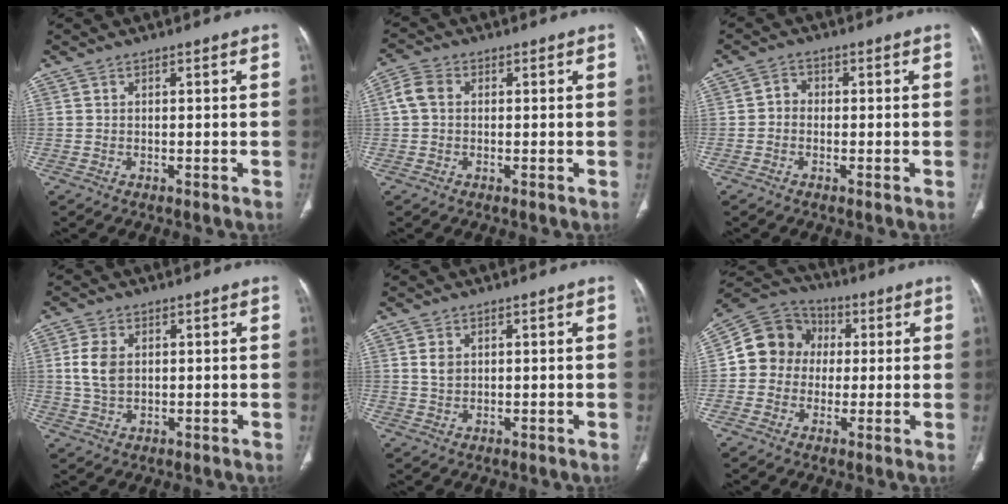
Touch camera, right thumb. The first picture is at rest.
{"total": 4.2, "force": [0.6, 3.2, 2.7], "torque": [-0.059, 0.014, 0.008]}
{"total": 2.3, "force": [-0.4, 1.9, 1.1], "torque": [-0.002, 0.010, -0.016]}
{"total": 5.8, "force": [1.0, 3.8, 4.2], "torque": [-0.085, 0.000, 0.022]}
{"total": 2.5, "force": [0.8, 1.8, 1.5], "torque": [-0.022, -0.003, 0.020]}
{"total": 11.4, "force": [0.9, 10.4, 4.8], "torque": [-0.059, 0.027, 0.002]}